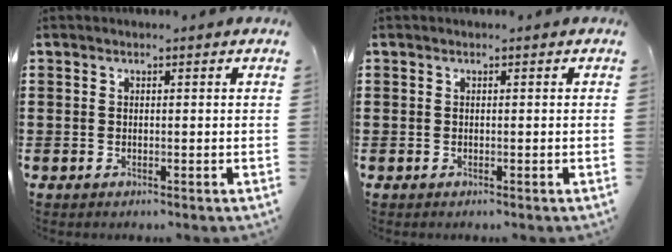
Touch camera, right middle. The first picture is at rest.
{"total": 0.0}